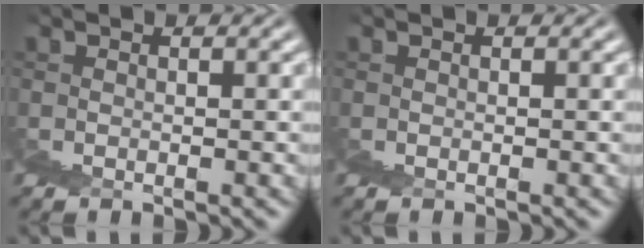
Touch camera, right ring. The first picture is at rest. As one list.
[{"total": 0.0}]